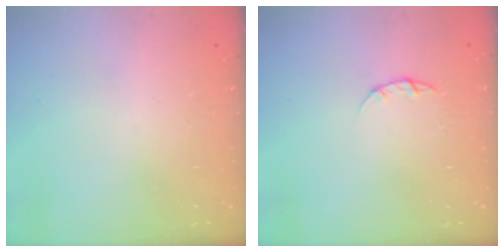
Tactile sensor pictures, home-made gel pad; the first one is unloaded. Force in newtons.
{"total": 3.2, "press": 3.1, "slide": 0.4}